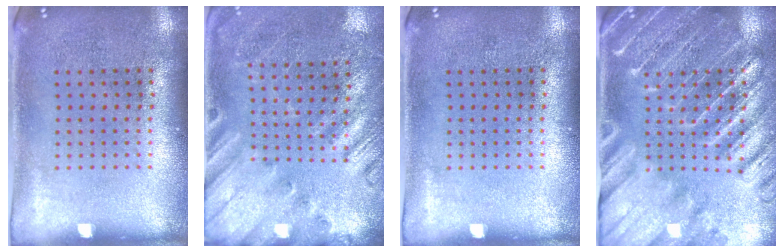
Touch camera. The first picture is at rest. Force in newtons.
{"total": 2.4, "press": 2.0, "slide": 1.3}
{"total": 0.0}
{"total": 3.8, "press": 3.6, "slide": 1.4}